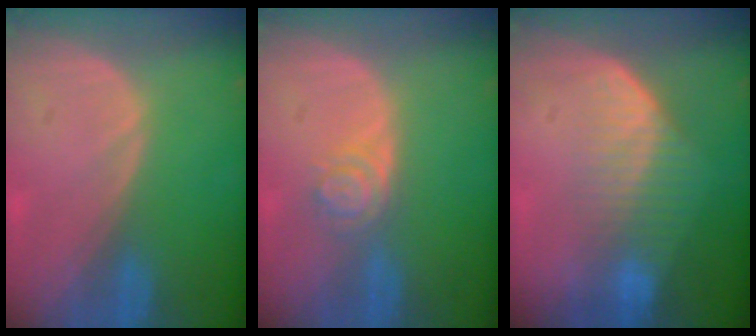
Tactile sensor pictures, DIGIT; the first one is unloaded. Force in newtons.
{"total": 3.9, "press": 3.5, "slide": 1.9}
{"total": 7.2, "press": 6.1, "slide": 3.8}